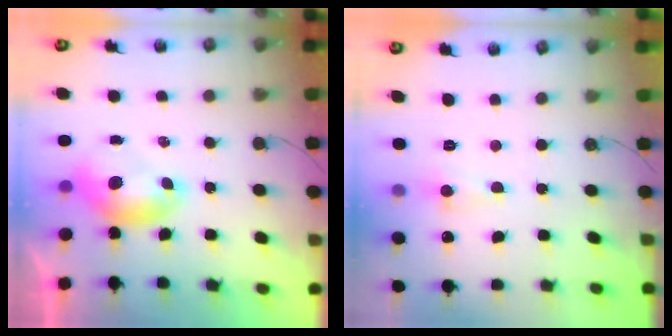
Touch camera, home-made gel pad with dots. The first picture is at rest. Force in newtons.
{"total": 0.7, "press": 0.7, "slide": 0.3}